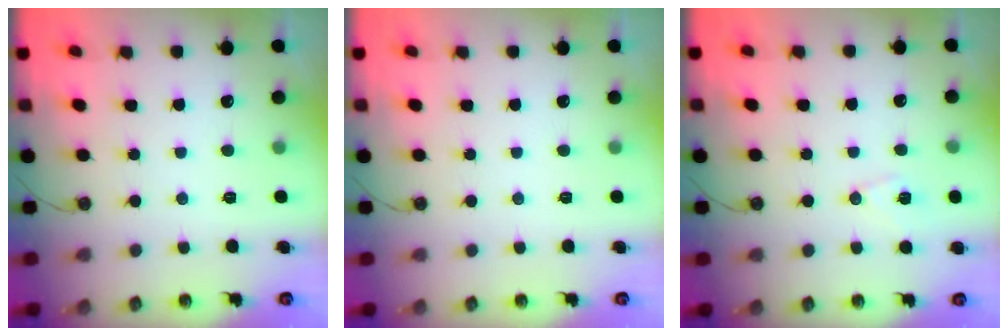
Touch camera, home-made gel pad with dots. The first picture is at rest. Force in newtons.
{"total": 0.0}
{"total": 6.7, "press": 6.4, "slide": 2.0}